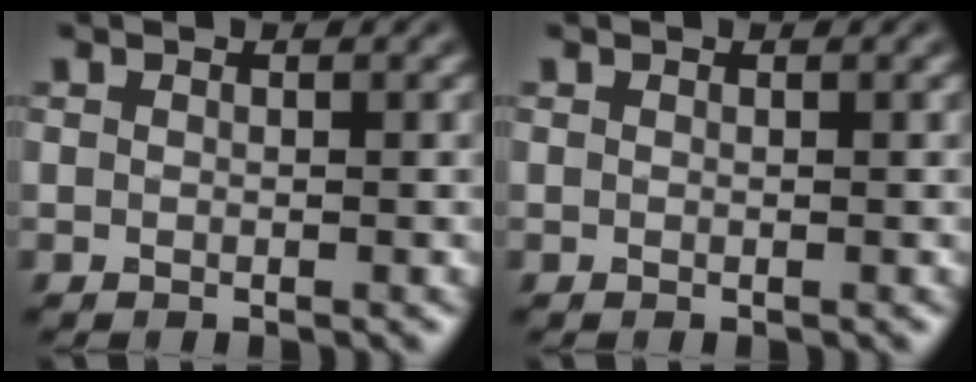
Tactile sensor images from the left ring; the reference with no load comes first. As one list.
[{"total": 0.0}]